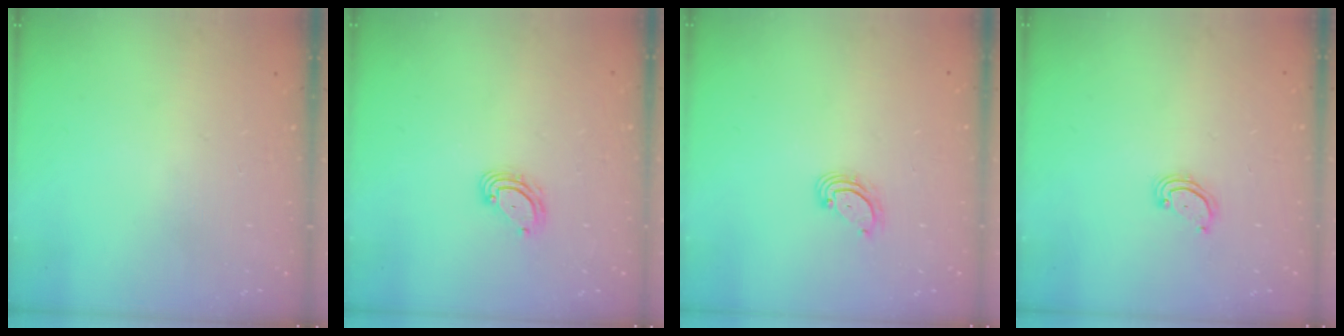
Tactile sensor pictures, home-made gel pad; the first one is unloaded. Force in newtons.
{"total": 5.0, "press": 4.9, "slide": 0.4}
{"total": 2.9, "press": 2.9, "slide": 0.4}
{"total": 2.3, "press": 2.2, "slide": 0.2}